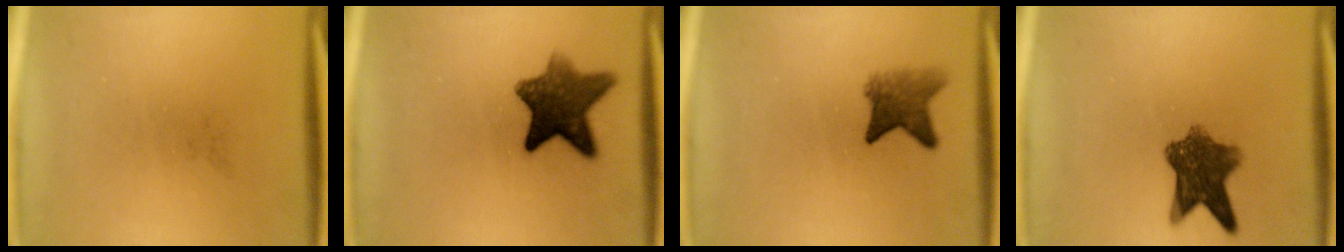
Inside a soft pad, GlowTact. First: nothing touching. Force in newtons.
{"total": 9.6}
{"total": 4.3}
{"total": 8.1}